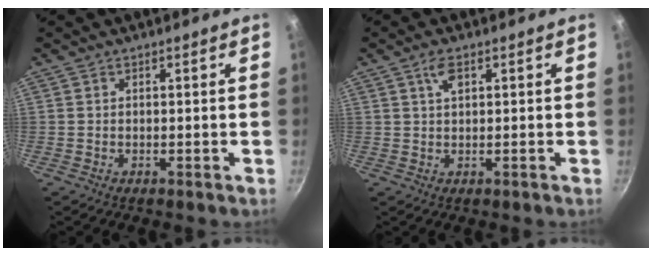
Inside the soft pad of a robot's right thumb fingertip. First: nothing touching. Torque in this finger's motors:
{"motor_torque": [0.11, -0.30, 0.40, -0.06, 0.00]}